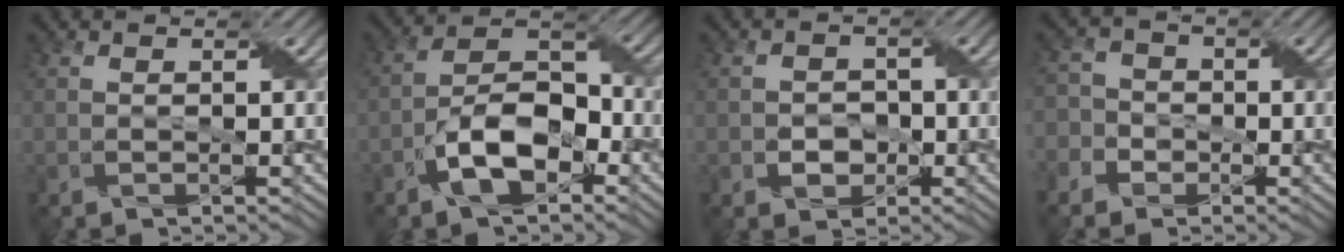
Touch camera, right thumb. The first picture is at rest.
{"total": 8.9, "force": [-4.4, 4.5, 6.3], "torque": [-0.114, 0.010, -0.087]}
{"total": 2.1, "force": [-0.9, 1.8, 0.4], "torque": [-0.004, -0.007, -0.010]}
{"total": 3.5, "force": [-2.2, 2.8, 0.0], "torque": [-0.010, -0.003, -0.044]}